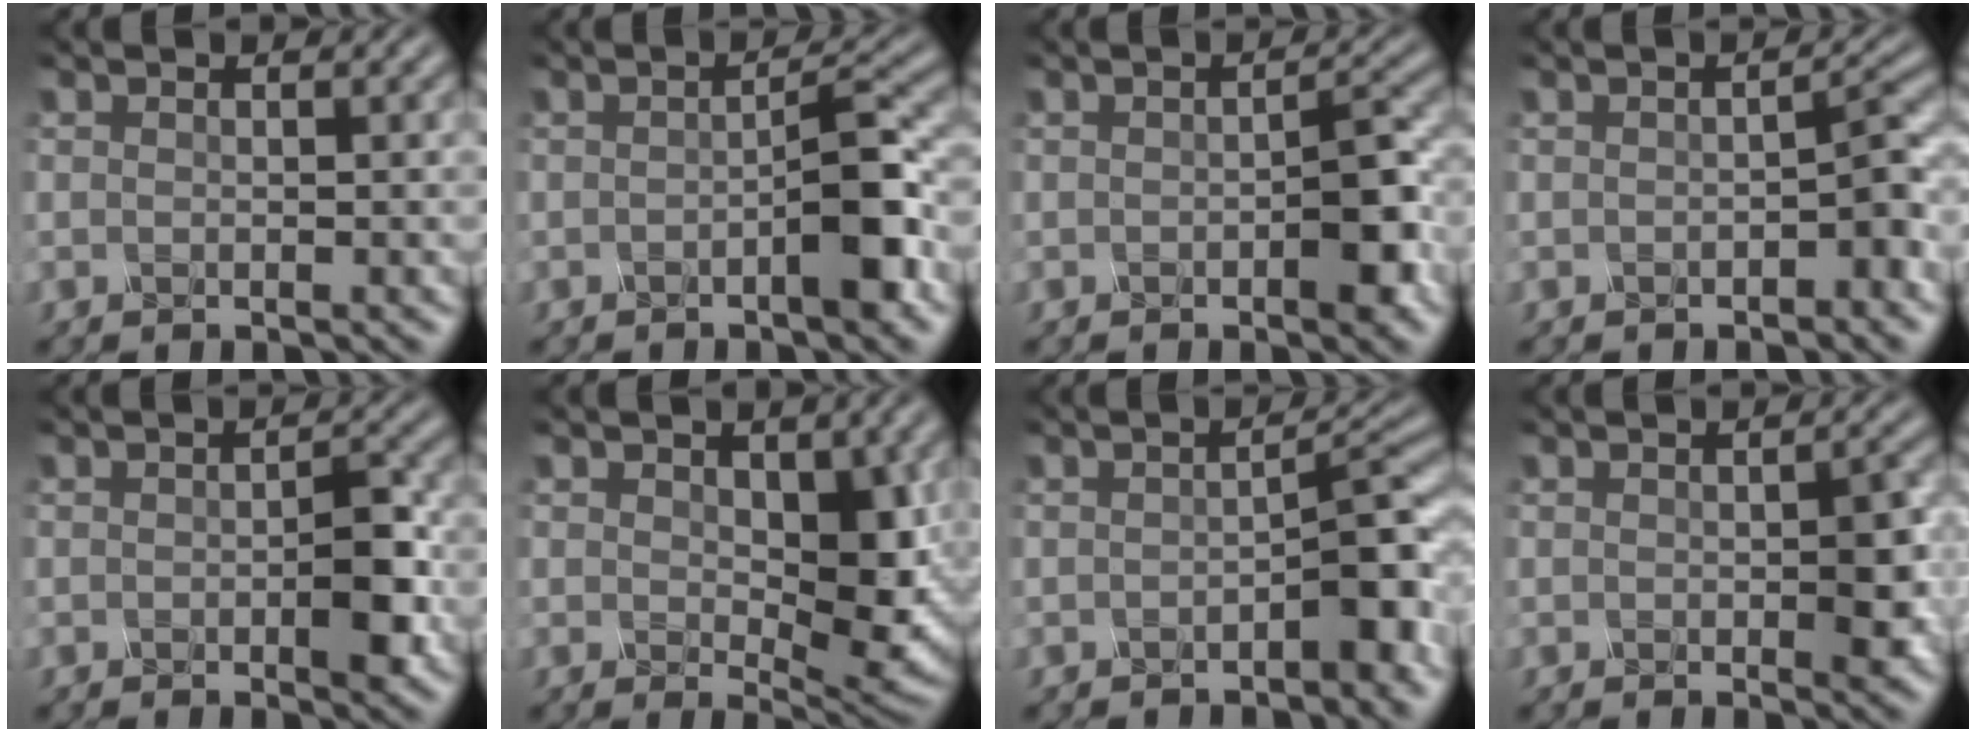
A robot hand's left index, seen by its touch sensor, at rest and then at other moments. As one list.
[{"total": 3.4, "force": [-1.4, 0.2, 3.1], "torque": [-0.056, 0.008, -0.021]}, {"total": 3.2, "force": [-1.5, 0.5, 2.8], "torque": [-0.057, 0.000, -0.017]}, {"total": 1.9, "force": [-1.2, 0.0, 1.5], "torque": [-0.036, 0.007, -0.012]}, {"total": 2.9, "force": [-1.1, 0.7, 2.6], "torque": [-0.057, -0.001, -0.010]}, {"total": 5.8, "force": [0.2, 3.0, 5.0], "torque": [-0.088, -0.010, 0.017]}, {"total": 3.3, "force": [-1.8, 0.4, 2.7], "torque": [-0.051, 0.009, -0.023]}, {"total": 2.7, "force": [-0.9, 0.8, 2.4], "torque": [-0.052, -0.002, -0.003]}]